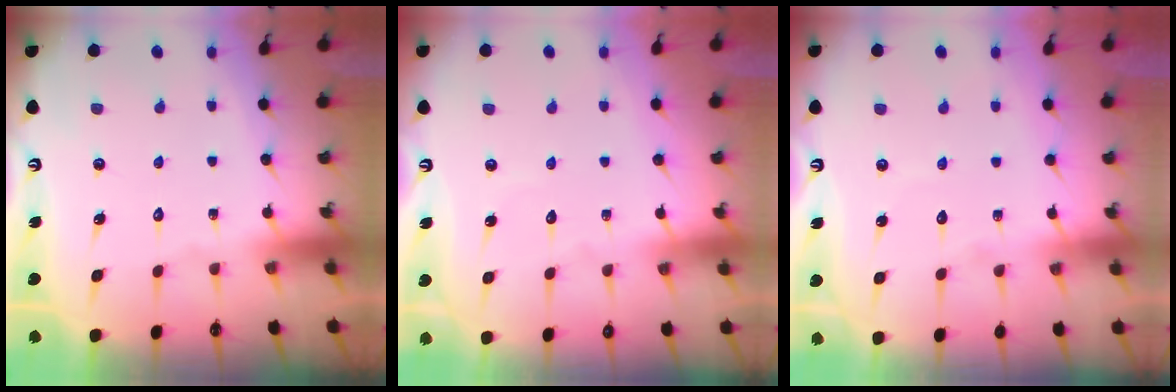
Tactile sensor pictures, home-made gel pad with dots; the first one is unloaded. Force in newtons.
{"total": 2.0, "press": 2.0, "slide": 0.1}
{"total": 2.6, "press": 2.6, "slide": 0.2}